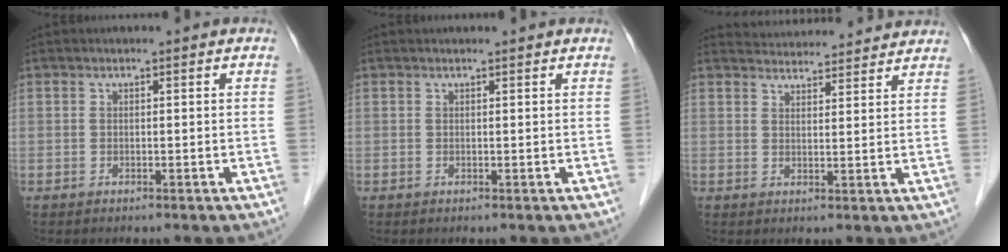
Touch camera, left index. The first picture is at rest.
{"total": 0.8, "force": [0.8, 0.1, 0.1], "torque": [-0.008, 0.004, 0.006]}
{"total": 9.7, "force": [9.5, 1.5, 1.5], "torque": [-0.016, 0.016, 0.115]}